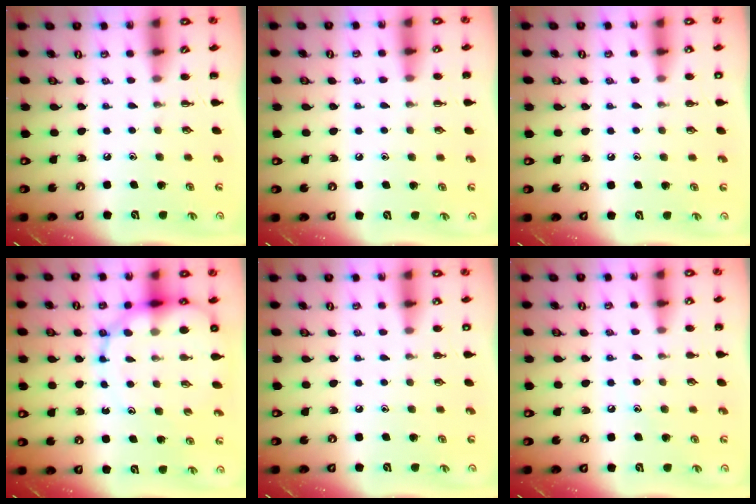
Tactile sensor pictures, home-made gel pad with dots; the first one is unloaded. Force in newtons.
{"total": 3.3, "press": 3.0, "slide": 1.2}
{"total": 2.1, "press": 2.0, "slide": 0.6}
{"total": 14.6, "press": 14.1, "slide": 3.7}
{"total": 2.1, "press": 2.0, "slide": 0.6}
{"total": 6.9, "press": 6.6, "slide": 1.8}